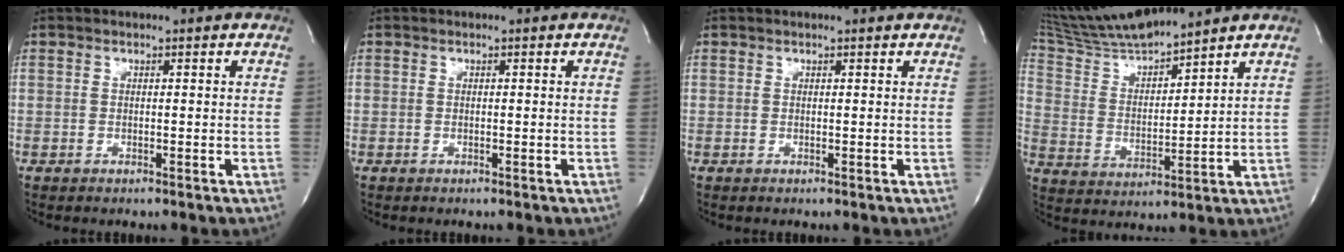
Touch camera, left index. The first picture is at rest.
{"total": 0.0}
{"total": 1.5, "force": [1.4, 0.2, 0.6], "torque": [-0.009, 0.011, 0.011]}
{"total": 13.7, "force": [12.8, 0.4, 4.9], "torque": [-0.101, 0.007, 0.250]}